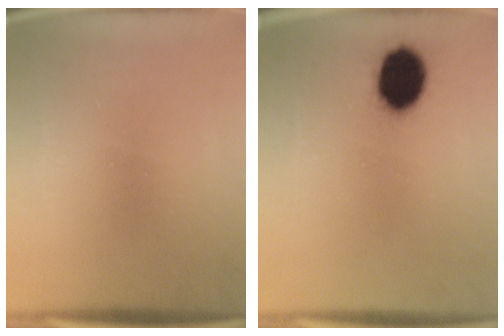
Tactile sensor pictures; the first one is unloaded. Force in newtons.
{"total": 11.5}